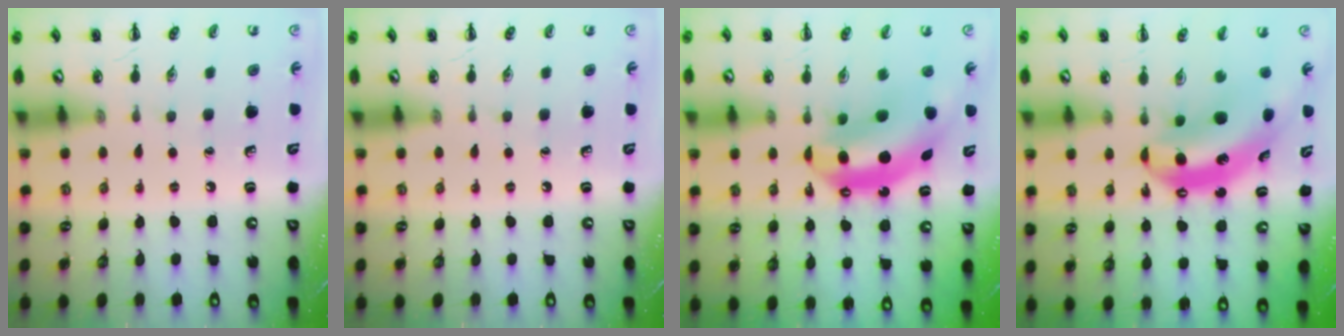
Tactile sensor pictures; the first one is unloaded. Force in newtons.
{"total": 0.0}
{"total": 11.0, "press": 10.6, "slide": 2.9}
{"total": 7.3, "press": 7.1, "slide": 1.7}